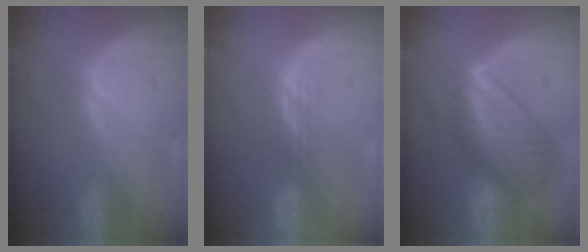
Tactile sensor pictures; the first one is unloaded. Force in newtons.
{"total": 1.4, "press": 1.1, "slide": 0.9}
{"total": 9.5, "press": 8.3, "slide": 4.6}